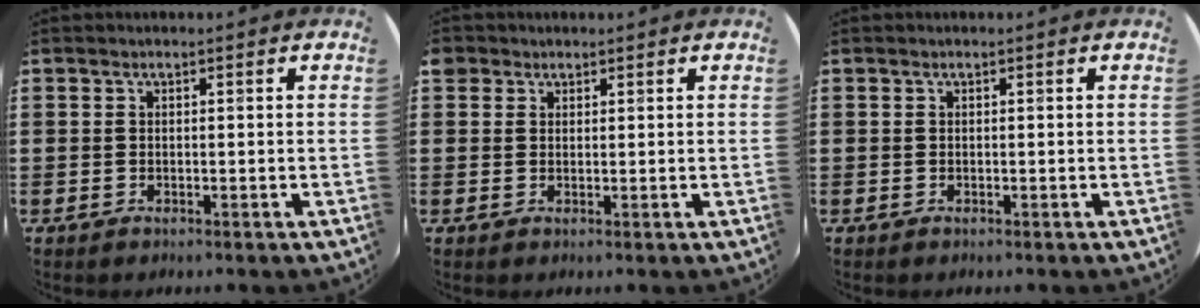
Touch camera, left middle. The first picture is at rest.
{"total": 1.4, "force": [1.1, 0.8, 0.1], "torque": [0.005, 0.000, 0.020]}
{"total": 0.0}